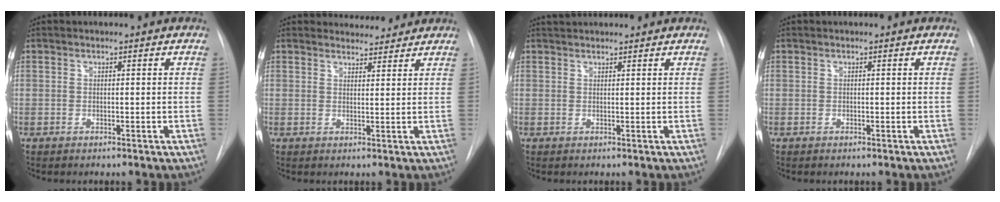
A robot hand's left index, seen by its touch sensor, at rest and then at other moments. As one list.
[{"total": 4.3, "force": [4.1, 1.2, 0.2], "torque": [0.000, 0.007, 0.053]}, {"total": 4.0, "force": [3.8, 0.6, 1.1], "torque": [-0.014, 0.038, 0.056]}, {"total": 0.0}]